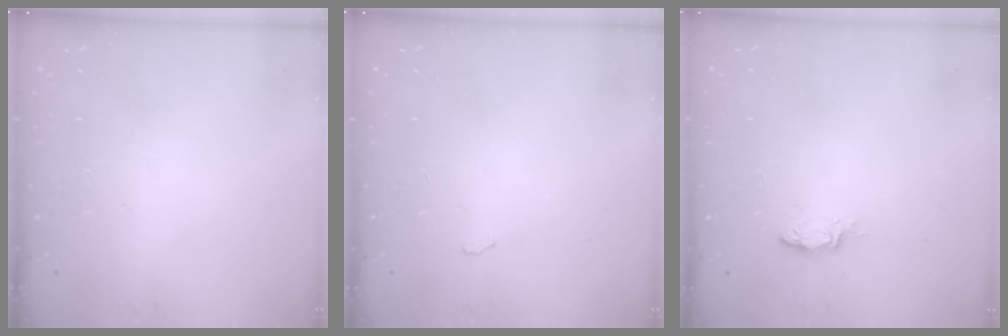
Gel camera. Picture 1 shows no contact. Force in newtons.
{"total": 7.7, "press": 4.0, "slide": 6.6}
{"total": 2.8, "press": 2.8, "slide": 0.4}